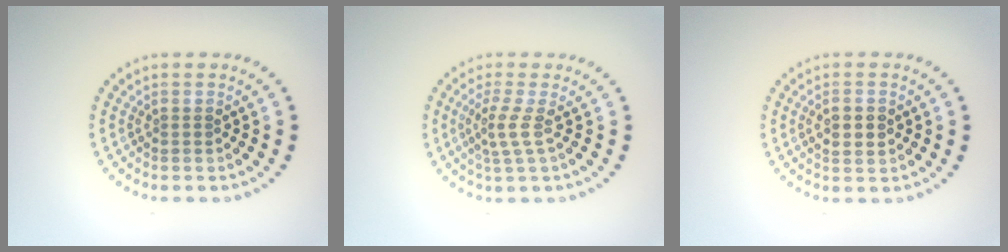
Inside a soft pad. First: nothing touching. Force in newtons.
{"total": 2.2, "press": 1.6, "slide": 1.5}
{"total": 2.0, "press": 2.0, "slide": 0.2}